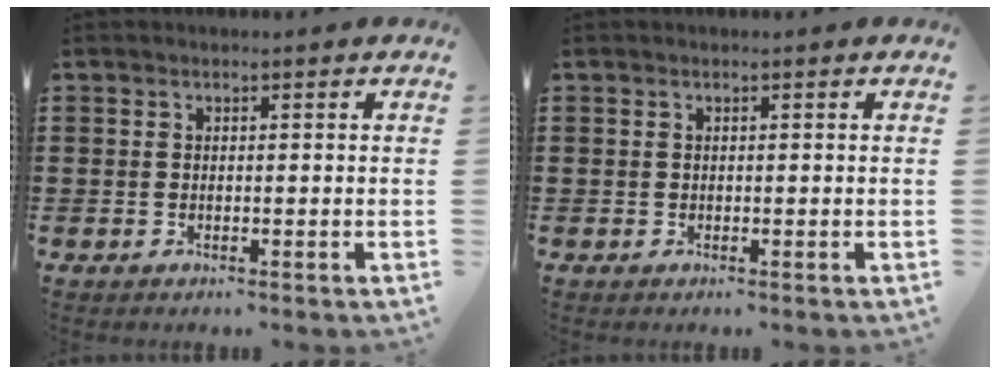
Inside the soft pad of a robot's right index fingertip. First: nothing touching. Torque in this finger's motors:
{"motor_torque": [0.00, 2.14, 0.00, -0.01]}